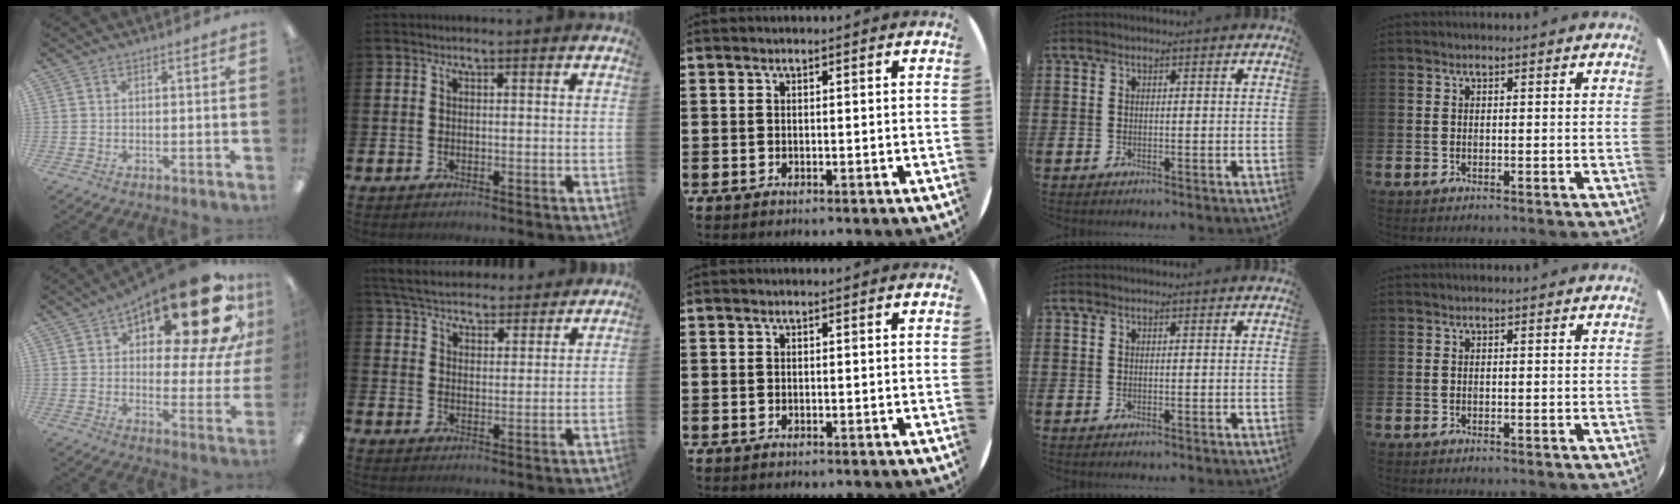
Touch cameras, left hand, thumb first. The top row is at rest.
{"thumb": {"total": 26.1, "force": [15.9, 8.7, 18.8], "torque": [-0.261, -0.106, 0.252]}, "index": {"total": 5.7, "force": [5.4, 1.3, 0.8], "torque": [-0.037, -0.027, 0.098]}}